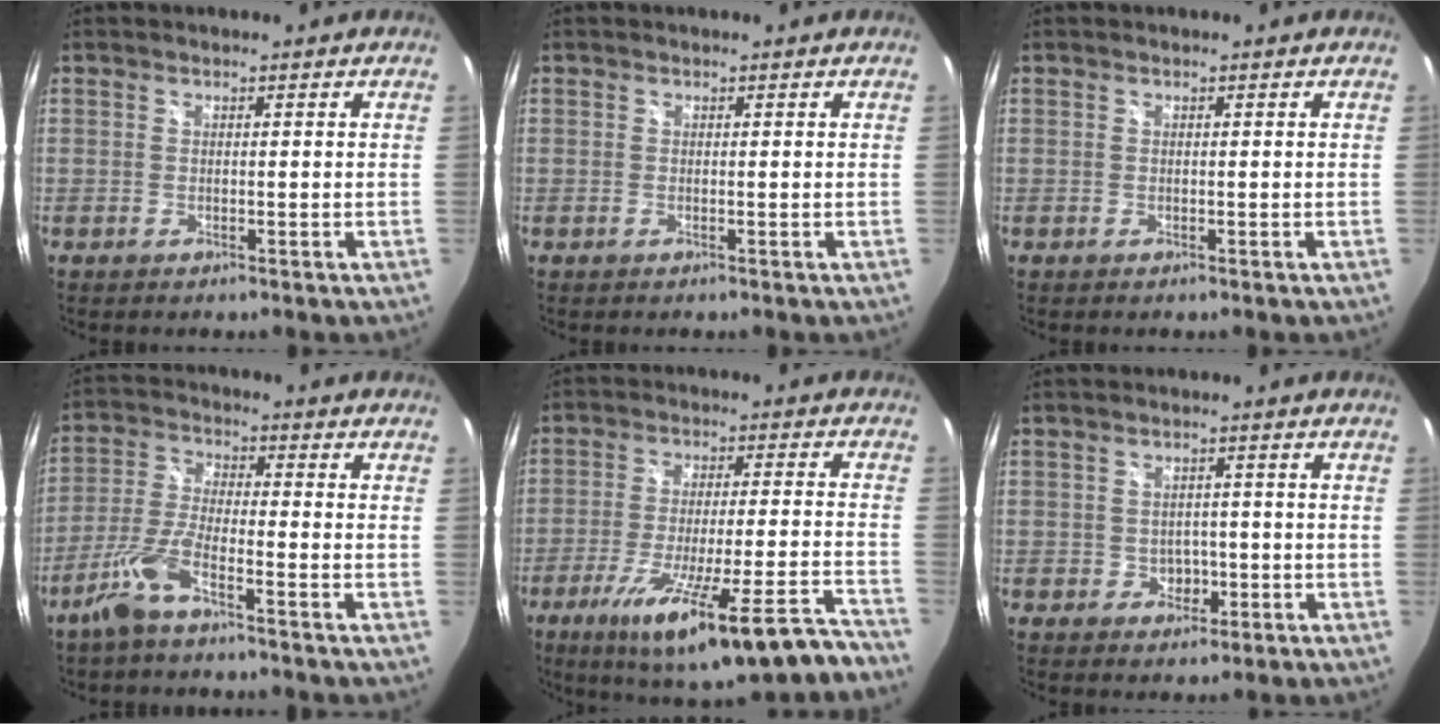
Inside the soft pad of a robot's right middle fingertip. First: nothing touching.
{"total": 0.0}
{"total": 0.0}
{"total": 7.1, "force": [-4.8, 1.3, 5.1], "torque": [-0.116, 0.000, -0.097]}
{"total": 22.2, "force": [-16.8, 2.4, 14.3], "torque": [-0.237, -0.058, -0.245]}
{"total": 3.0, "force": [-0.8, 2.7, 1.0], "torque": [-0.019, 0.007, -0.005]}